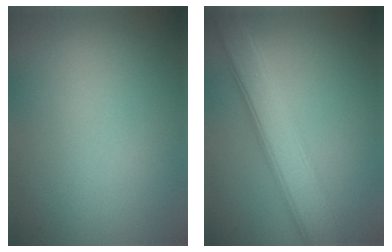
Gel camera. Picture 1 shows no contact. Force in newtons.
{"total": 5.8, "press": 5.8, "slide": 0.1}